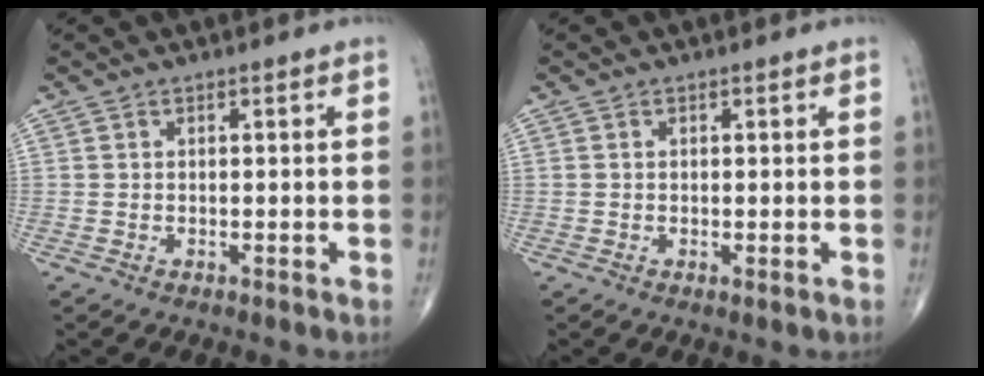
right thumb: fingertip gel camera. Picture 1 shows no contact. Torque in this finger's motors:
{"motor_torque": [-0.17, 0.06, -0.27, -0.21, -0.02]}